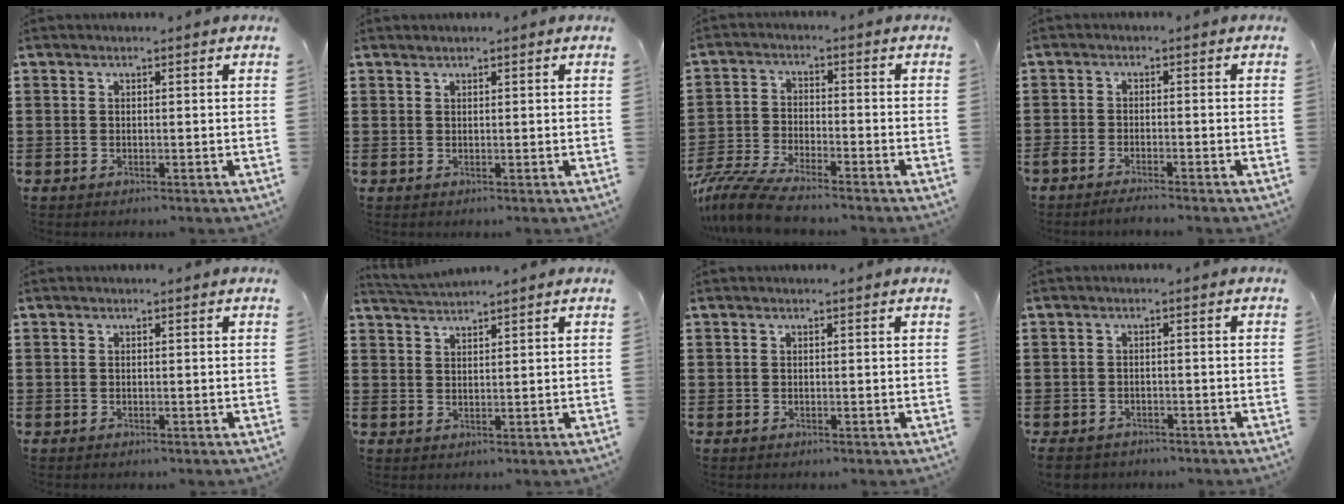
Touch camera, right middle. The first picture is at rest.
{"total": 0.7, "force": [0.7, -0.1, 0.1], "torque": [-0.003, -0.002, 0.013]}
{"total": 7.2, "force": [-6.6, 0.6, 2.7], "torque": [-0.078, -0.013, -0.135]}
{"total": 1.8, "force": [-1.7, 0.1, 0.6], "torque": [-0.013, 0.001, -0.034]}
{"total": 0.0}
{"total": 2.3, "force": [2.3, -0.2, 0.2], "torque": [-0.011, 0.001, 0.045]}
{"total": 0.0}
{"total": 2.1, "force": [-2.0, 0.6, 0.3], "torque": [-0.008, 0.000, -0.043]}